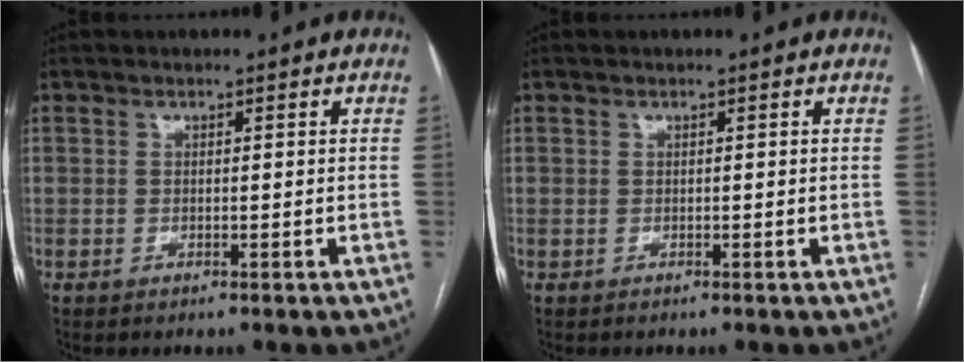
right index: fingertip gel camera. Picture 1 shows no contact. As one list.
[{"total": 0.0}]